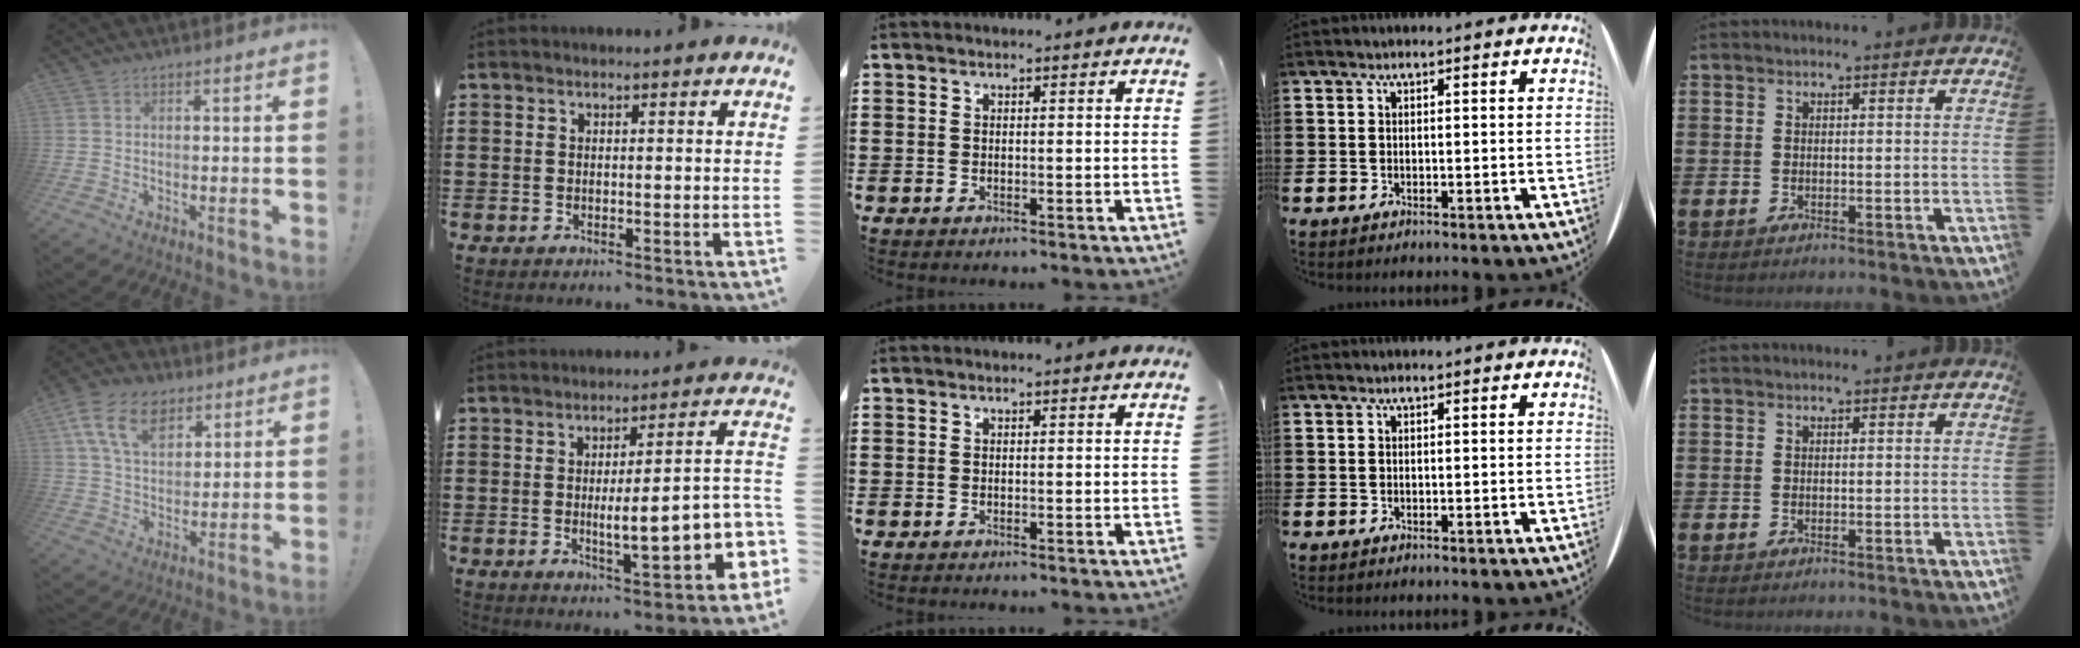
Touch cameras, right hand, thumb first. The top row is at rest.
{"thumb": {"total": 14.4, "force": [7.2, 9.3, 8.3], "torque": [-0.133, -0.024, 0.136]}, "index": {"total": 9.9, "force": [-2.2, 2.4, 9.3], "torque": [-0.122, -0.015, -0.039]}}